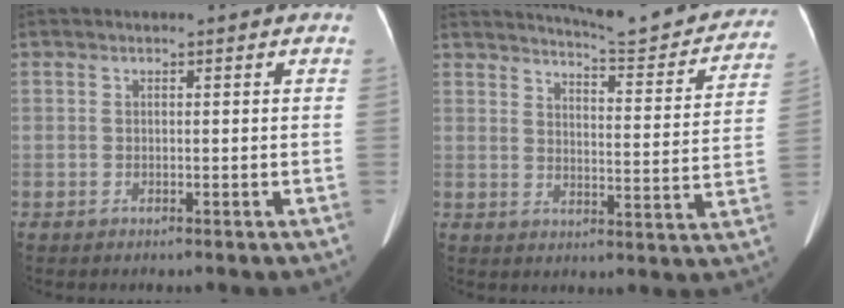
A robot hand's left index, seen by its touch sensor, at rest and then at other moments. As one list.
[{"total": 17.4, "force": [16.3, 1.9, 5.9], "torque": [-0.075, -0.053, 0.192]}]